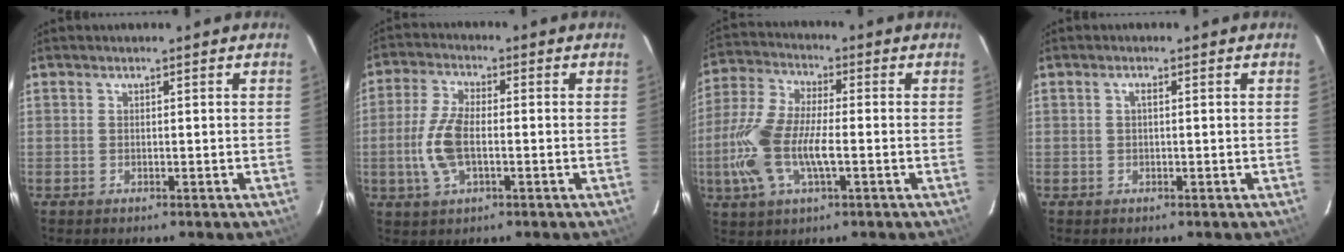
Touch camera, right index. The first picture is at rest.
{"total": 8.6, "force": [-1.5, 4.0, 7.4], "torque": [-0.166, 0.005, -0.031]}
{"total": 13.5, "force": [-3.0, 5.3, 12.1], "torque": [-0.272, 0.001, -0.061]}
{"total": 0.9, "force": [0.1, 0.2, 0.8], "torque": [-0.015, 0.005, -0.001]}